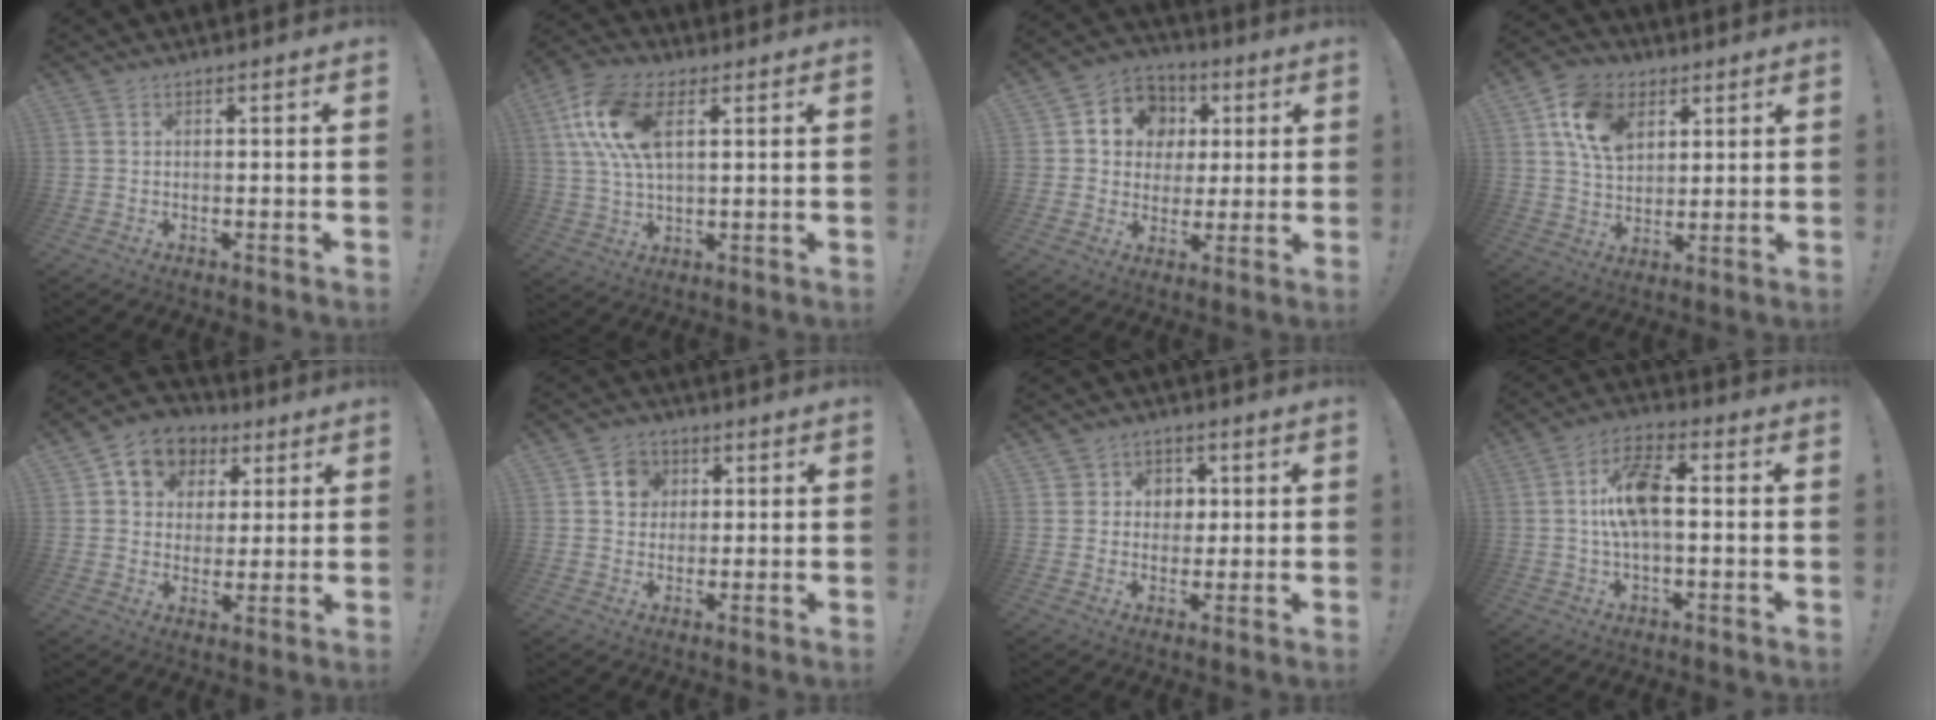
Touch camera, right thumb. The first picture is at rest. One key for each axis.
{"total": 15.4, "fx": 5.4, "fy": 8.8, "fz": 11.5, "tx": -0.244, "ty": -0.008, "tz": 0.099}
{"total": 10.5, "fx": 2.5, "fy": 9.6, "fz": 3.5, "tx": -0.053, "ty": -0.010, "tz": 0.054}
{"total": 14.1, "fx": 6.1, "fy": 10.1, "fz": 7.6, "tx": -0.125, "ty": -0.013, "tz": 0.123}
{"total": 10.2, "fx": 4.4, "fy": 8.4, "fz": 3.8, "tx": -0.051, "ty": -0.020, "tz": 0.086}
{"total": 7.4, "fx": 2.4, "fy": 6.7, "fz": 2.0, "tx": -0.033, "ty": -0.005, "tz": 0.049}
{"total": 5.7, "fx": 0.7, "fy": 5.6, "fz": 0.7, "tx": -0.003, "ty": -0.008, "tz": 0.014}
{"total": 11.7, "fx": 0.7, "fy": 5.5, "fz": 10.3, "tx": -0.186, "ty": 0.009, "tz": 0.012}